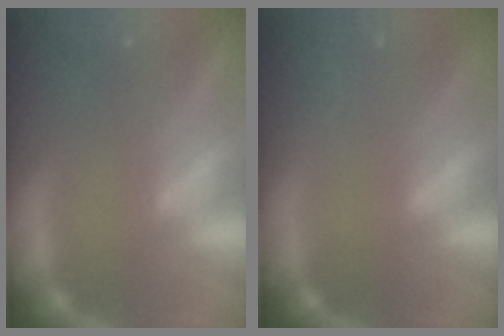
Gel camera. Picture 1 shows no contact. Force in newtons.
{"total": 1.4}